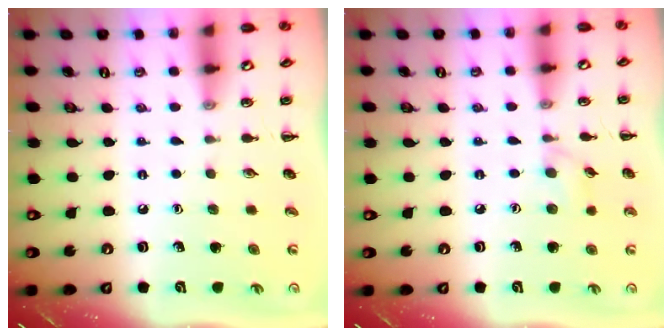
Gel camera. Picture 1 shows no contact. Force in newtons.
{"total": 6.1, "press": 5.7, "slide": 2.3}